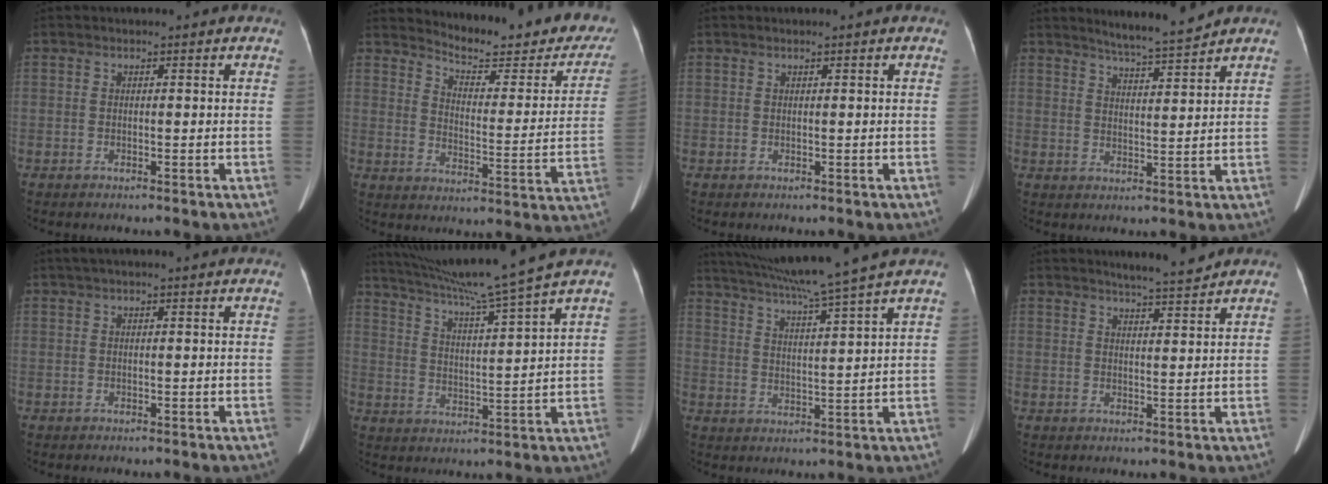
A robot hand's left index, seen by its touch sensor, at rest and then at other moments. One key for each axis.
{"total": 19.7, "fx": 18.1, "fy": 4.1, "fz": 6.6, "tx": -0.074, "ty": -0.064, "tz": 0.215}
{"total": 0.0}
{"total": 6.3, "fx": 5.9, "fy": -0.9, "fz": 2.3, "tx": -0.045, "ty": -0.007, "tz": 0.099}
{"total": 2.9, "fx": 2.1, "fy": 0.1, "fz": 2.0, "tx": -0.031, "ty": 0.033, "tz": 0.035}
{"total": 14.0, "fx": 11.8, "fy": -3.0, "fz": 6.9, "tx": -0.122, "ty": -0.015, "tz": 0.190}
{"total": 13.4, "fx": 11.3, "fy": -2.5, "fz": 6.6, "tx": -0.117, "ty": -0.006, "tz": 0.177}
{"total": 5.1, "fx": 4.7, "fy": -0.2, "fz": 2.1, "tx": -0.040, "ty": -0.001, "tz": 0.073}